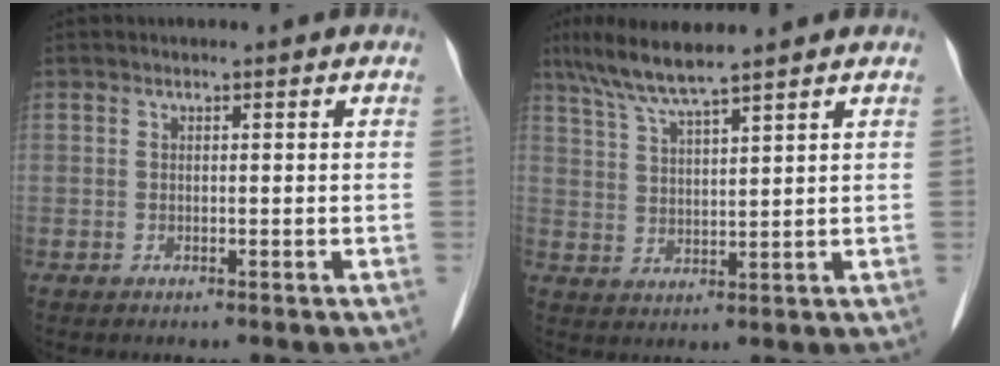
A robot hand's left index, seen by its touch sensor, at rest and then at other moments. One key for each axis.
{"total": 7.5, "fx": 6.2, "fy": -0.1, "fz": 4.3, "tx": -0.085, "ty": 0.016, "tz": 0.117}